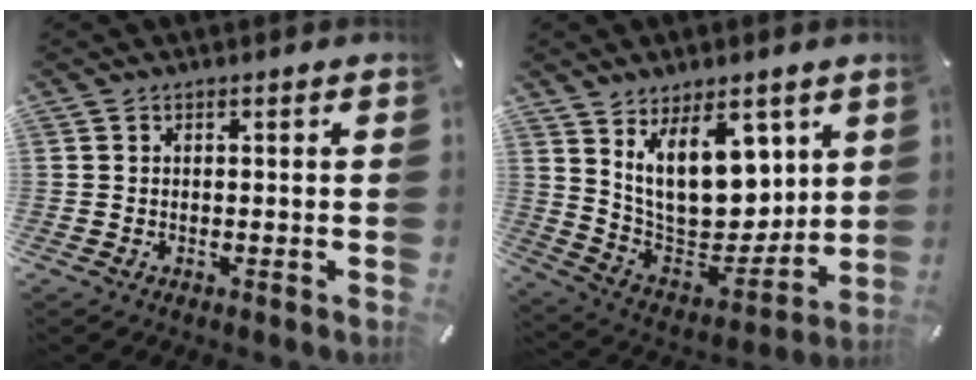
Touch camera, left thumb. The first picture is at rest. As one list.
[{"total": 18.1, "force": [8.0, 10.7, 12.2], "torque": [-0.208, -0.059, 0.148]}]